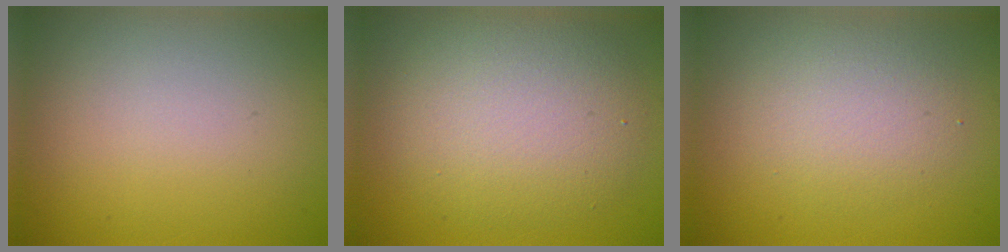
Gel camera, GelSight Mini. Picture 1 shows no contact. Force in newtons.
{"total": 6.1, "press": 6.1, "slide": 0.4}
{"total": 3.1, "press": 3.1, "slide": 0.2}